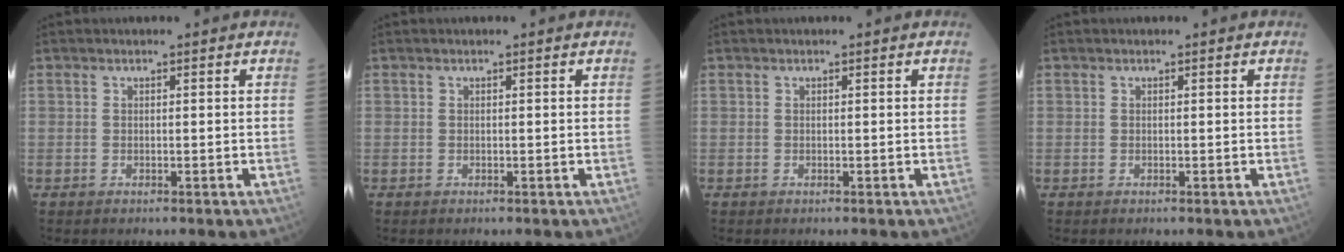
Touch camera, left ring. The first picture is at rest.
{"total": 0.0}
{"total": 0.0}
{"total": 0.0}